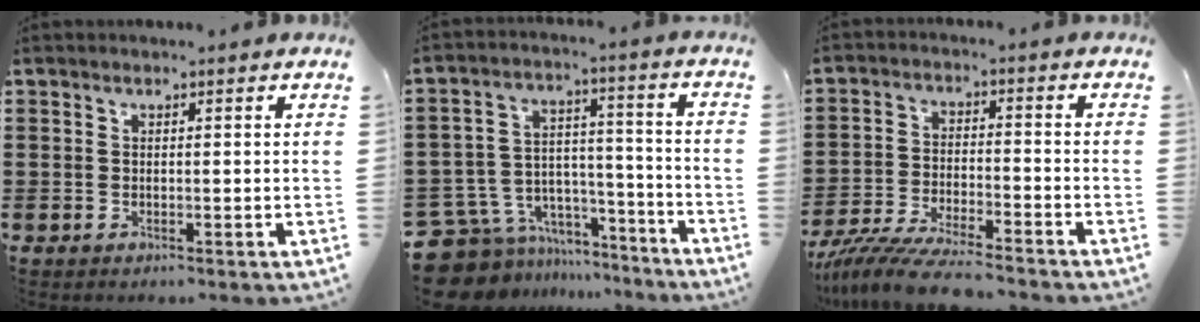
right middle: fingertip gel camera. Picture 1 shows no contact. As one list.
[{"total": 8.7, "force": [-7.2, 4.8, 1.3], "torque": [-0.053, 0.007, -0.137]}, {"total": 7.9, "force": [-7.4, 0.4, 2.7], "torque": [-0.059, -0.001, -0.144]}]